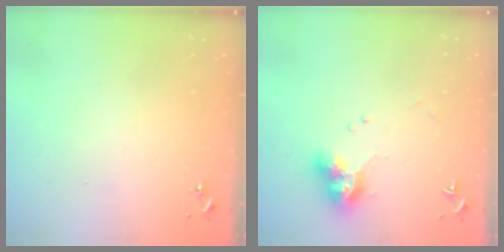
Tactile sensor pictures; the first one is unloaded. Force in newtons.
{"total": 10.5, "press": 10.5, "slide": 1.2}